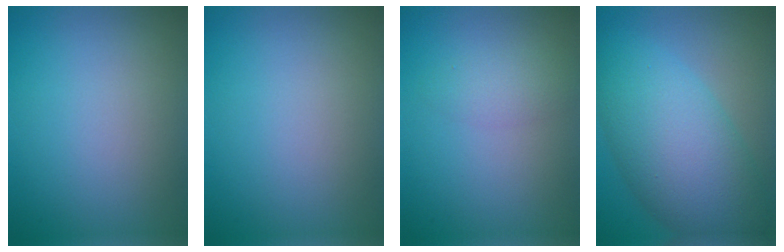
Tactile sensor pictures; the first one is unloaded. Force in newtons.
{"total": 0.0}
{"total": 1.9, "press": 1.9, "slide": 0.1}
{"total": 9.8, "press": 9.8, "slide": 0.2}